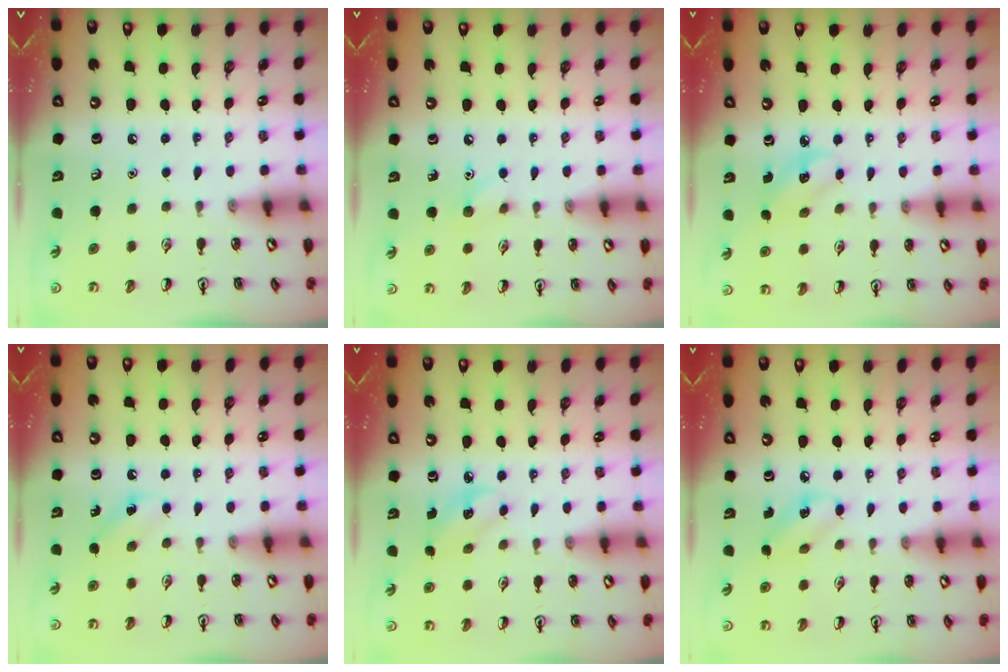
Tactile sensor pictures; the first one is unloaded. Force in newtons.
{"total": 5.7, "press": 5.4, "slide": 1.9}
{"total": 2.8, "press": 2.7, "slide": 0.8}
{"total": 5.0, "press": 4.7, "slide": 1.5}
{"total": 2.8, "press": 2.7, "slide": 0.9}
{"total": 3.5, "press": 3.3, "slide": 1.1}